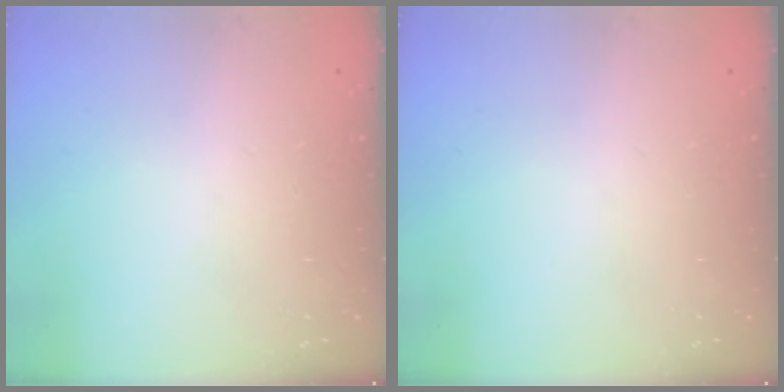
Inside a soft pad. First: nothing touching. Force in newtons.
{"total": 0.0}